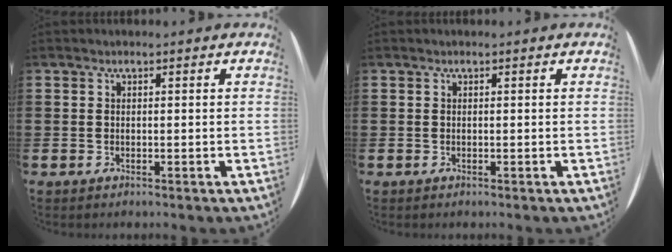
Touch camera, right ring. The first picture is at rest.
{"total": 0.0}